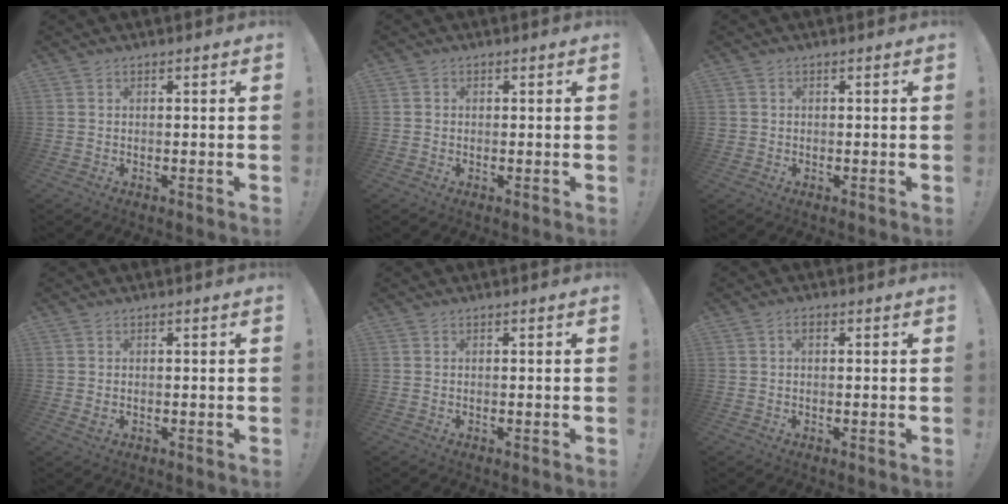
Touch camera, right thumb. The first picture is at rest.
{"total": 0.9, "force": [0.0, 0.9, 0.2], "torque": [-0.003, 0.002, 0.000]}
{"total": 0.9, "force": [0.0, 0.9, 0.1], "torque": [-0.004, 0.005, 0.000]}
{"total": 0.9, "force": [0.4, 0.6, 0.5], "torque": [-0.011, 0.002, 0.008]}
{"total": 0.0}
{"total": 1.4, "force": [0.2, 0.8, 1.1], "torque": [-0.024, 0.005, 0.002]}